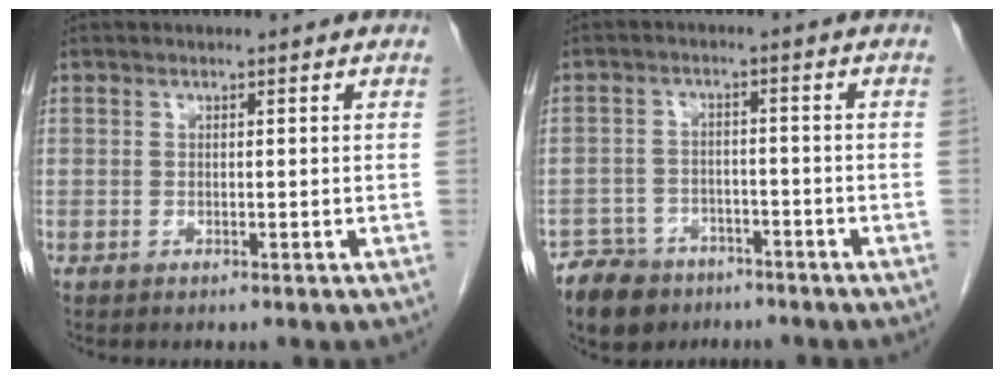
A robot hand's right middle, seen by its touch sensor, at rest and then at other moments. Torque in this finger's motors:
{"motor_torque": [0.47, -0.44, 0.06, 0.01]}